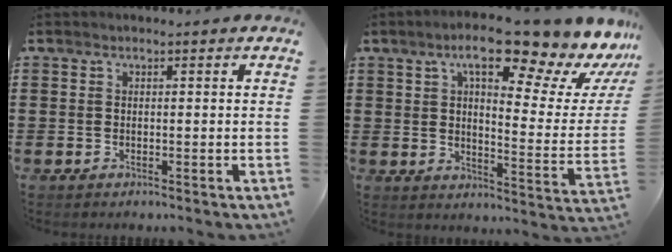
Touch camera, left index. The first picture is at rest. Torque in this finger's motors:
{"motor_torque": [1.42, -0.72, 1.05, 0.21]}